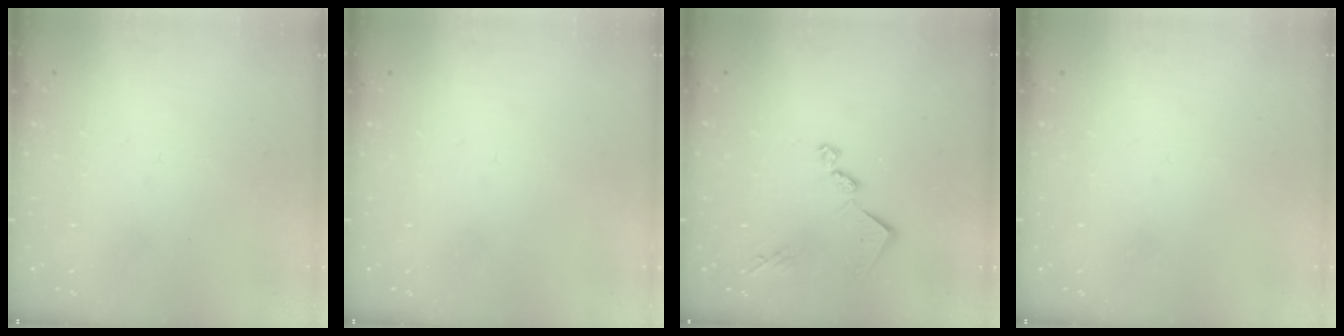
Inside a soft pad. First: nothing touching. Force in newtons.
{"total": 0.0}
{"total": 12.1, "press": 12.0, "slide": 0.4}
{"total": 0.0}